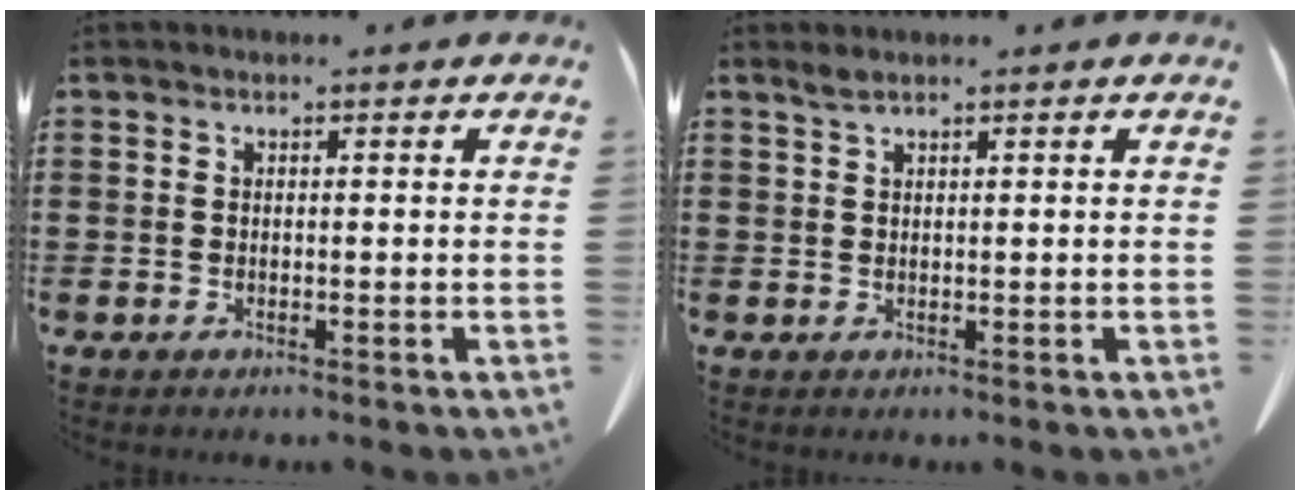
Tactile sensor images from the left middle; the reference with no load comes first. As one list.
[{"total": 1.4, "force": [1.1, 0.1, 0.9], "torque": [-0.020, -0.001, 0.021]}]